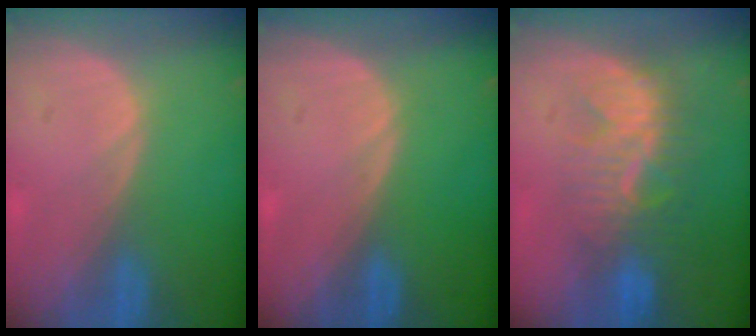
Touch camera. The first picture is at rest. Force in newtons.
{"total": 0.0}
{"total": 8.1, "press": 7.8, "slide": 2.2}